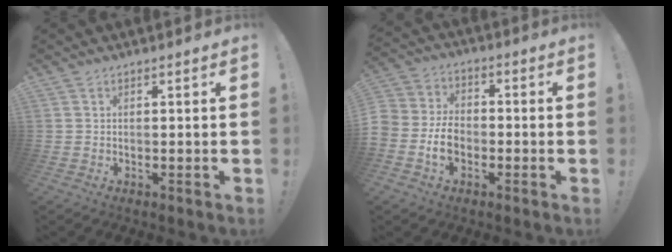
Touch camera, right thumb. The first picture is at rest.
{"total": 7.9, "force": [-3.5, 5.9, 4.0], "torque": [-0.072, 0.014, -0.061]}